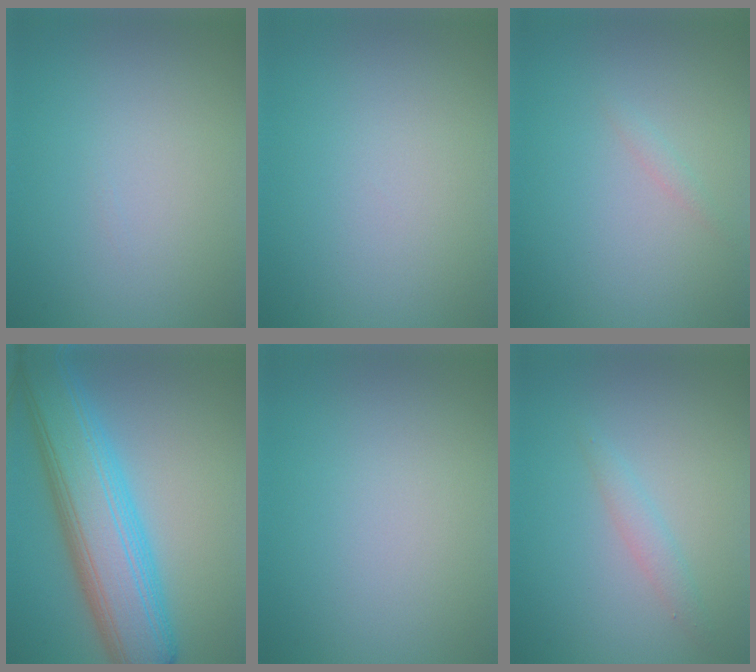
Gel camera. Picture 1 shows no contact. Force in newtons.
{"total": 0.0}
{"total": 0.7, "press": 0.7, "slide": 0.1}
{"total": 10.0, "press": 10.0, "slide": 0.2}
{"total": 0.0}
{"total": 1.4, "press": 1.4, "slide": 0.1}